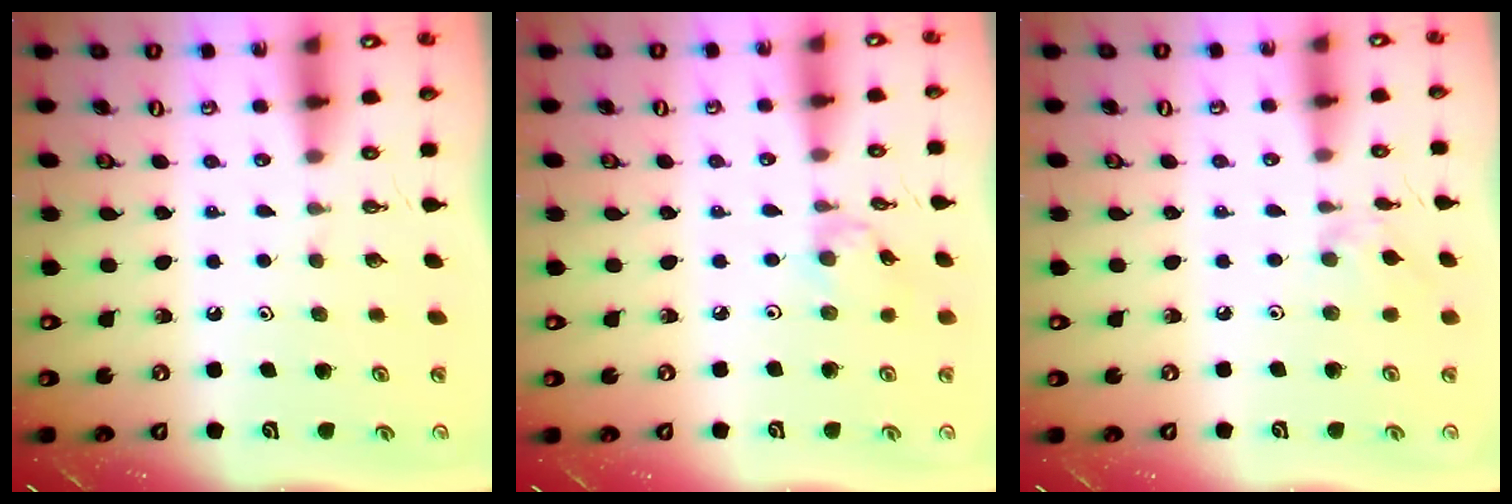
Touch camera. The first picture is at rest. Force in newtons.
{"total": 1.1, "press": 1.1, "slide": 0.3}
{"total": 2.8, "press": 2.7, "slide": 0.6}